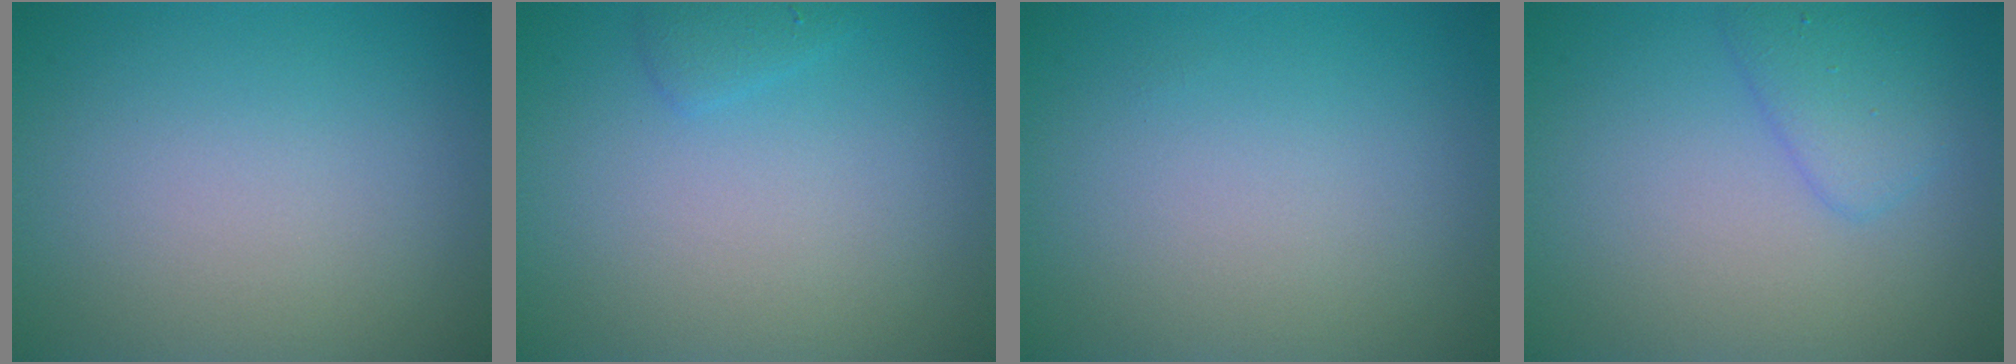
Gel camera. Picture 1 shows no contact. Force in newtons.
{"total": 1.0, "press": 1.0, "slide": 0.1}
{"total": 0.0}
{"total": 2.4, "press": 2.4, "slide": 0.2}